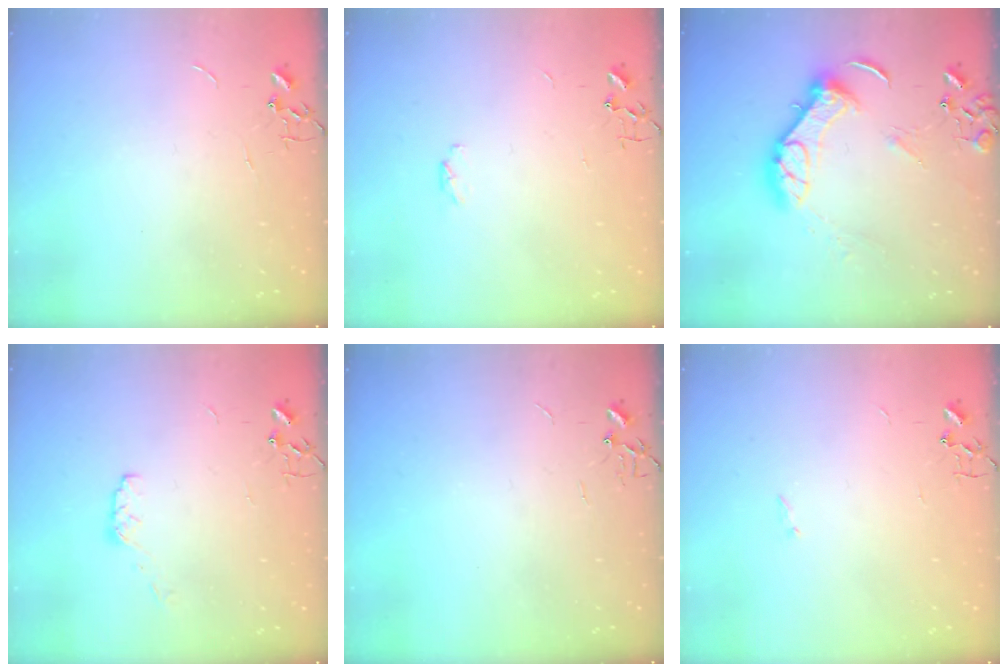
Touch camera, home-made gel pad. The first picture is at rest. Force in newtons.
{"total": 4.3, "press": 4.1, "slide": 1.5}
{"total": 12.9, "press": 12.8, "slide": 1.7}
{"total": 4.3, "press": 4.3, "slide": 0.7}
{"total": 0.0}
{"total": 0.9, "press": 0.9, "slide": 0.2}